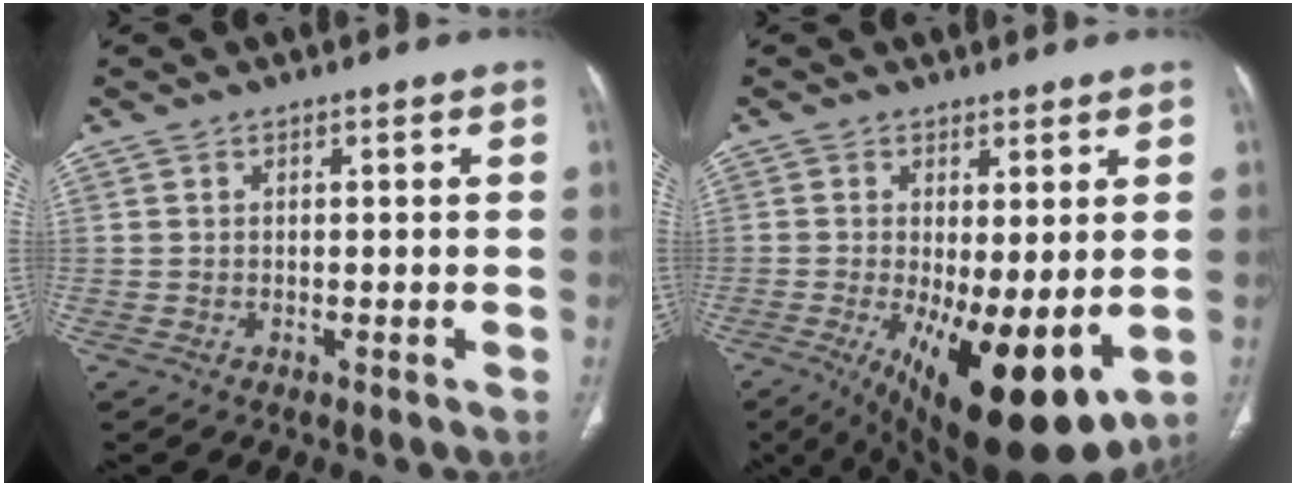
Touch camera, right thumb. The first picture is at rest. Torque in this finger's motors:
{"motor_torque": [-0.02, 1.23, 0.12, -0.14, 0.17]}